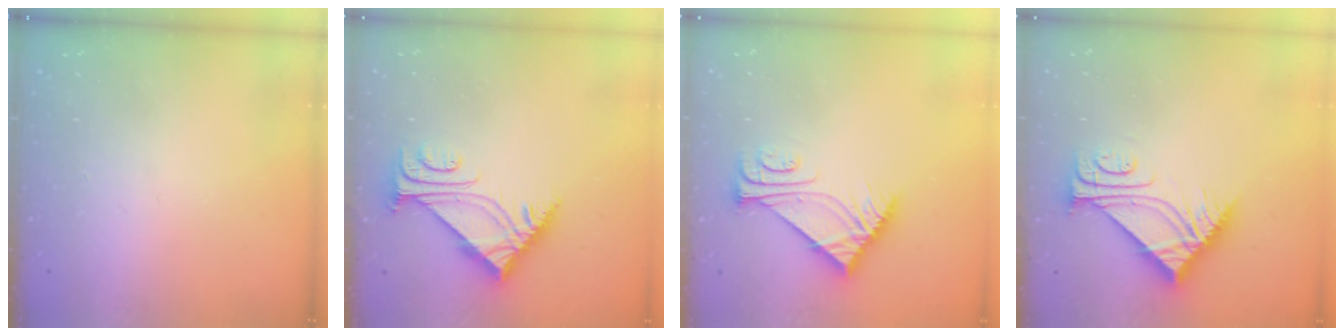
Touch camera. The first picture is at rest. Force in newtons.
{"total": 6.2, "press": 6.2, "slide": 0.7}
{"total": 7.6, "press": 7.6, "slide": 0.9}
{"total": 9.4, "press": 9.4, "slide": 0.2}